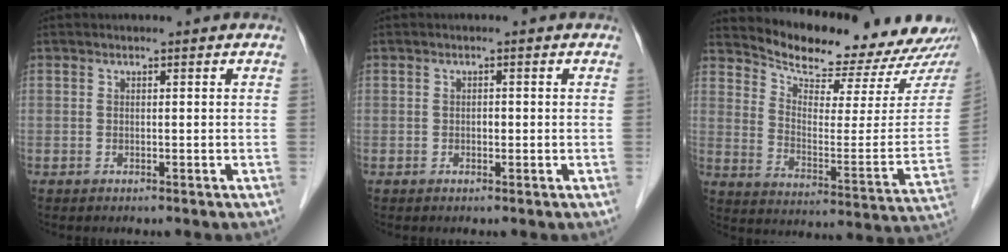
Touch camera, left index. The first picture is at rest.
{"total": 0.8, "force": [-0.4, 0.5, 0.5], "torque": [-0.006, -0.002, -0.009]}
{"total": 19.2, "force": [18.3, 3.7, 4.8], "torque": [-0.066, -0.073, 0.239]}